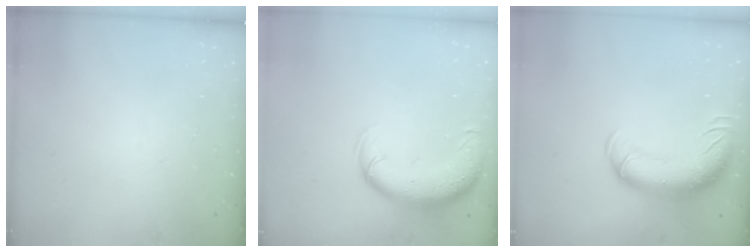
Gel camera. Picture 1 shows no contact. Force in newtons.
{"total": 11.0, "press": 10.6, "slide": 2.8}
{"total": 14.6, "press": 14.2, "slide": 3.3}